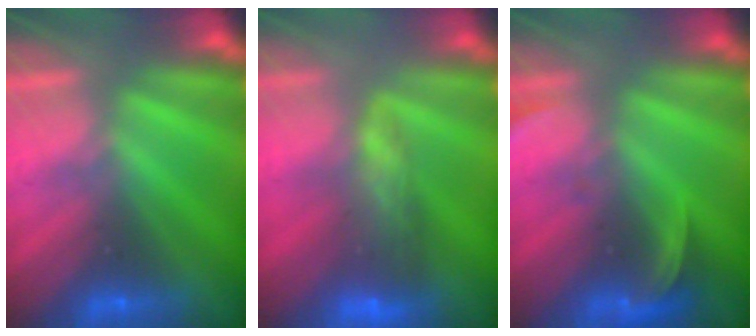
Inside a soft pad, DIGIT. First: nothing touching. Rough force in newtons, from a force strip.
{"total": 8.1}
{"total": 2.6}